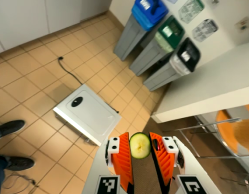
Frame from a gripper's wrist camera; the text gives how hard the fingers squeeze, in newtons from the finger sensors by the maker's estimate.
{"total": 6.5, "left": 6.5, "right": 6.5}